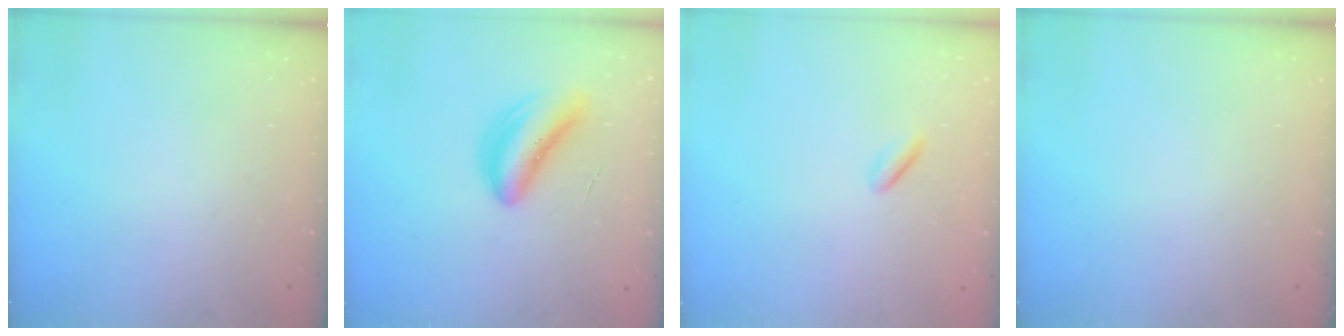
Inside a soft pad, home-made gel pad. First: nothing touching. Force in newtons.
{"total": 5.3, "press": 4.7, "slide": 2.5}
{"total": 1.1, "press": 0.8, "slide": 0.7}
{"total": 0.0}